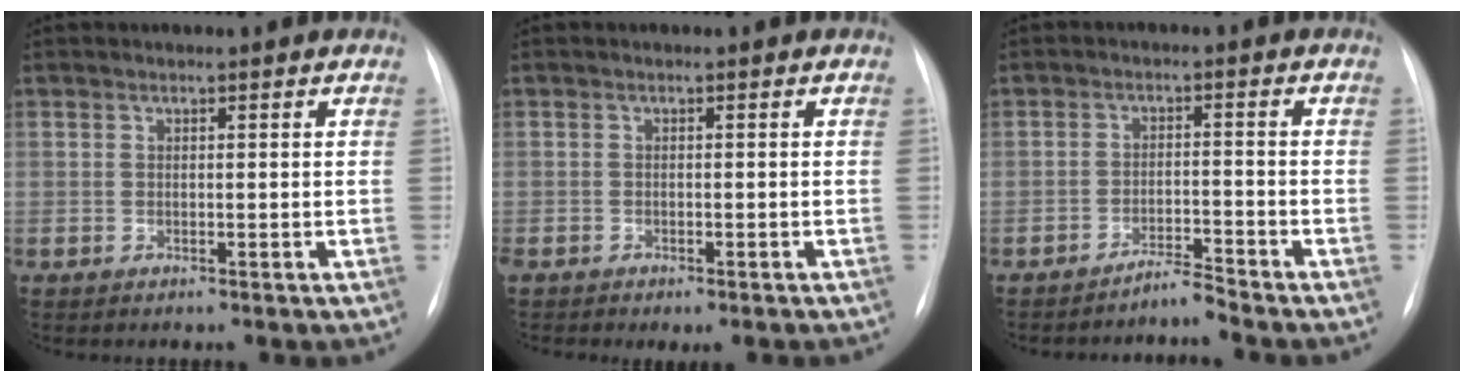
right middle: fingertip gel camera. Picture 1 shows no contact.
{"total": 3.7, "force": [-2.9, 1.5, 1.9], "torque": [-0.020, -0.005, -0.037]}
{"total": 2.9, "force": [-2.8, -0.7, 0.3], "torque": [0.000, -0.014, -0.050]}